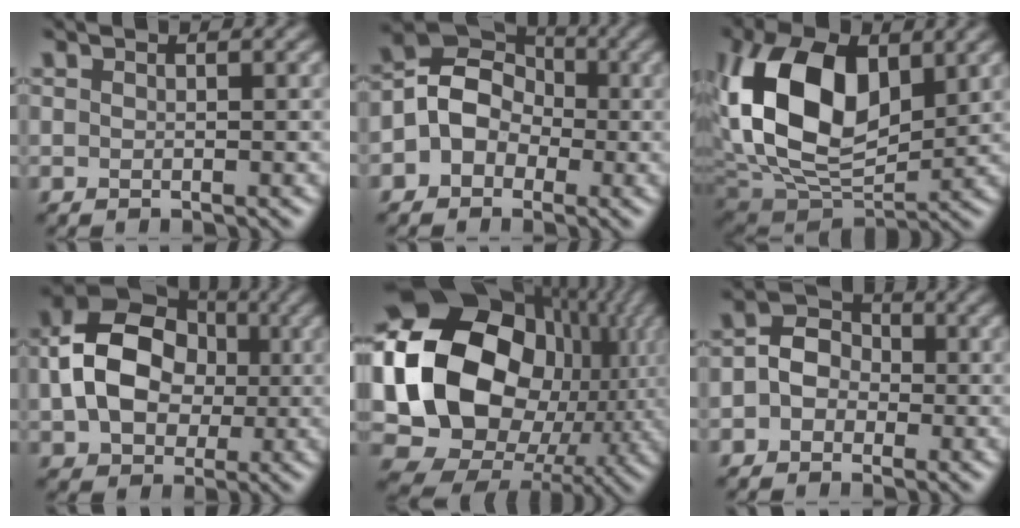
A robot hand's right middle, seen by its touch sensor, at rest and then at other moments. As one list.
[{"total": 6.6, "force": [-0.5, 5.9, 2.9], "torque": [-0.031, 0.033, -0.042]}, {"total": 12.4, "force": [2.8, 7.6, 9.4], "torque": [-0.192, 0.004, 0.049]}, {"total": 10.3, "force": [0.2, 7.8, 6.7], "torque": [-0.134, 0.007, -0.002]}, {"total": 21.0, "force": [1.8, 16.8, 12.5], "torque": [-0.276, -0.012, 0.059]}, {"total": 3.5, "force": [-0.4, 2.9, 1.9], "torque": [-0.021, 0.004, -0.019]}]